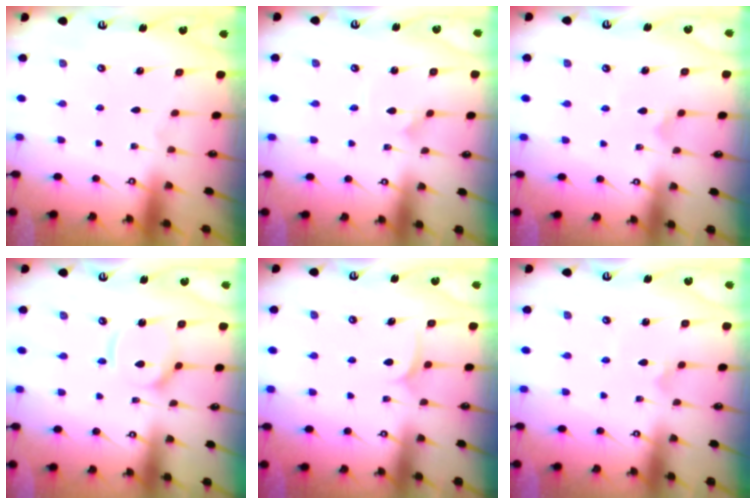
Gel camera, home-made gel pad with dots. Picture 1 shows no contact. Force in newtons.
{"total": 1.6, "press": 1.6, "slide": 0.0}
{"total": 3.7, "press": 3.6, "slide": 0.6}
{"total": 10.5, "press": 10.5, "slide": 1.0}
{"total": 6.3, "press": 6.3, "slide": 0.4}
{"total": 4.0, "press": 4.0, "slide": 0.3}